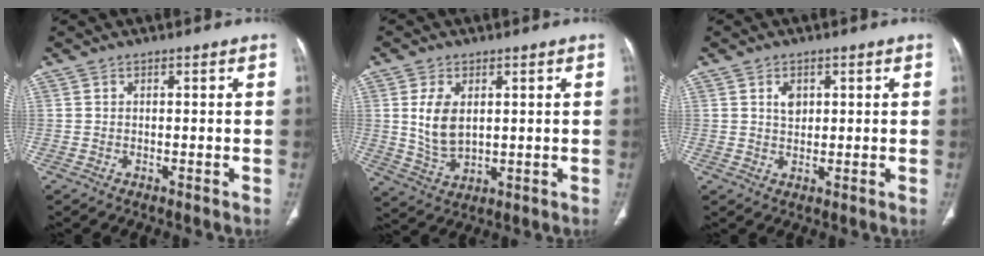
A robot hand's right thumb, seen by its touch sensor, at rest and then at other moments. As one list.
[{"total": 7.7, "force": [1.6, 4.6, 5.9], "torque": [-0.103, -0.012, 0.042]}, {"total": 2.7, "force": [1.0, 1.9, 1.7], "torque": [-0.018, -0.005, 0.018]}]